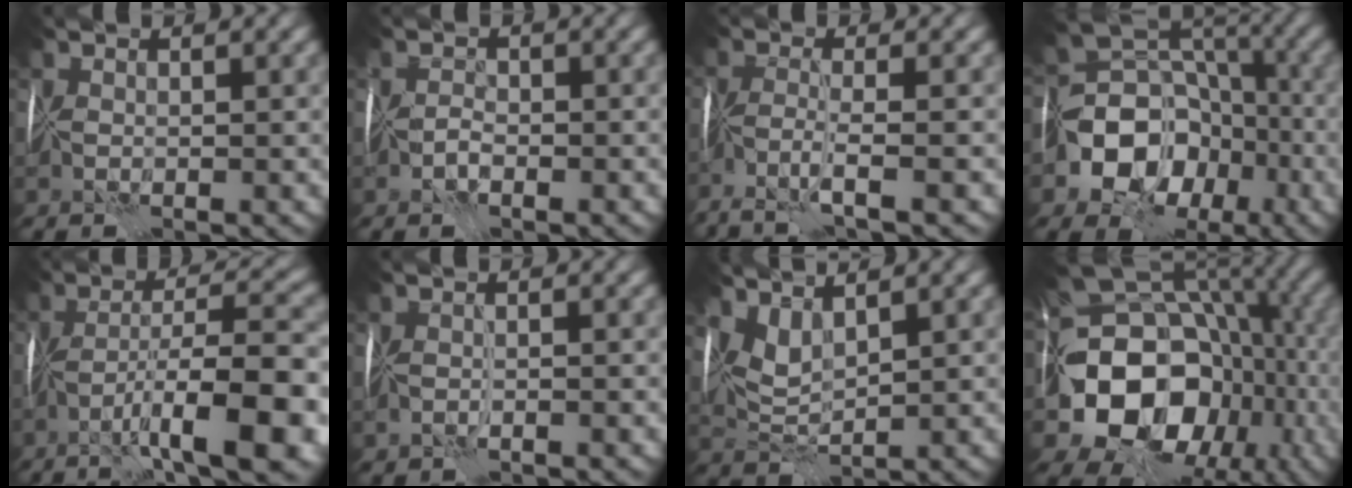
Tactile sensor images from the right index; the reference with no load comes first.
{"total": 1.1, "force": [-1.1, 0.1, 0.1], "torque": [0.008, -0.002, -0.025]}
{"total": 3.3, "force": [-2.7, -1.0, 1.6], "torque": [-0.034, -0.011, -0.069]}
{"total": 9.4, "force": [-3.8, 7.4, 4.4], "torque": [-0.063, 0.002, -0.094]}
{"total": 10.5, "force": [-5.1, 1.1, 9.1], "torque": [-0.135, -0.004, -0.079]}
{"total": 1.1, "force": [-0.8, -0.7, -0.3], "torque": [0.008, -0.007, -0.015]}
{"total": 2.1, "force": [1.7, 0.2, 1.2], "torque": [-0.027, -0.007, 0.038]}
{"total": 13.9, "force": [-4.0, 10.6, 8.0], "torque": [-0.118, -0.025, -0.072]}